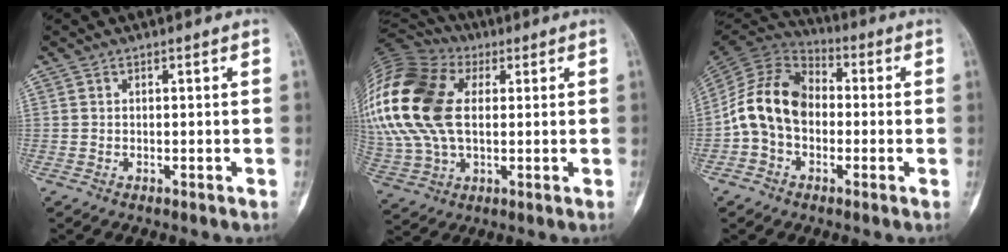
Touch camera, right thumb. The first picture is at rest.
{"total": 27.3, "force": [5.2, 17.2, 20.5], "torque": [-0.486, 0.031, 0.100]}
{"total": 13.4, "force": [-1.5, 9.9, 8.9], "torque": [-0.152, 0.038, -0.040]}